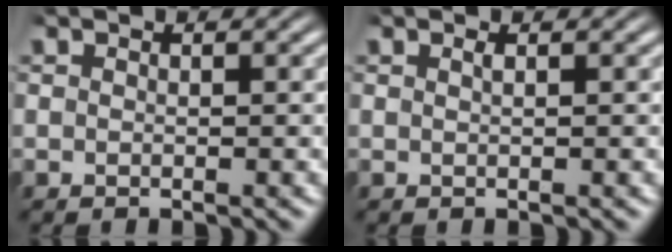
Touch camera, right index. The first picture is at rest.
{"total": 0.5, "force": [0.1, -0.4, 0.3], "torque": [-0.004, -0.002, 0.005]}